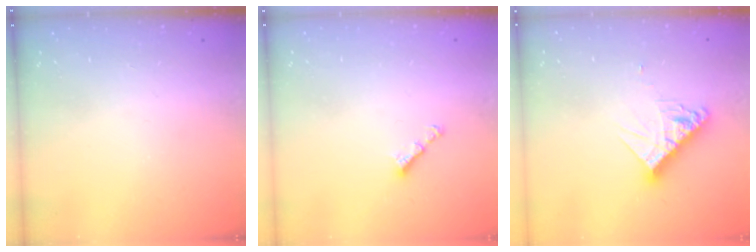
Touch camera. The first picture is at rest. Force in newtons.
{"total": 2.8, "press": 2.7, "slide": 0.5}
{"total": 10.7, "press": 10.6, "slide": 1.0}